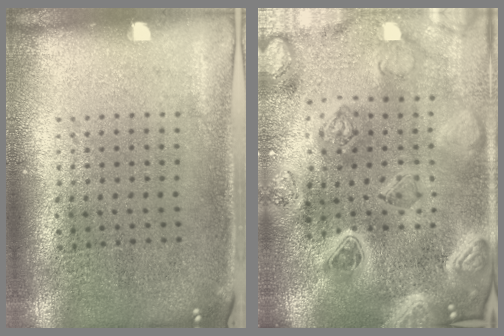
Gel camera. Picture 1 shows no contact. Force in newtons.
{"total": 5.1, "press": 4.3, "slide": 2.8}